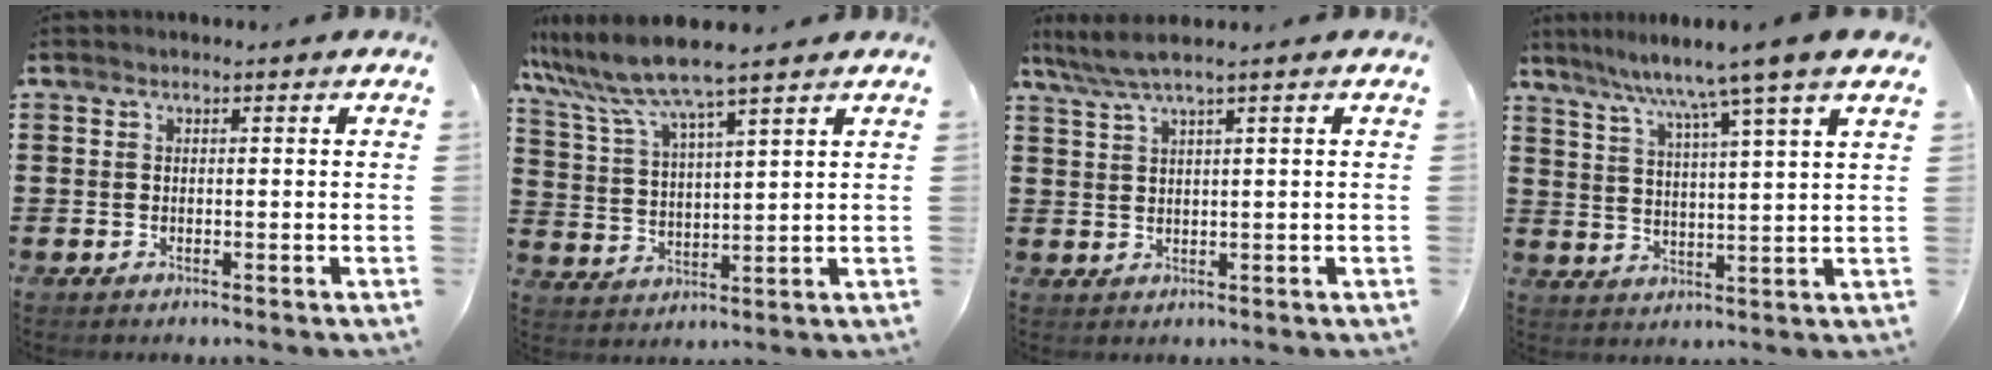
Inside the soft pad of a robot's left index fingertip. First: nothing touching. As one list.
[{"total": 7.6, "force": [6.6, -0.4, 3.6], "torque": [-0.094, -0.034, 0.115]}, {"total": 3.6, "force": [2.3, -0.2, 2.7], "torque": [-0.067, -0.004, 0.039]}, {"total": 7.5, "force": [6.0, -1.5, 4.2], "torque": [-0.104, -0.036, 0.094]}]